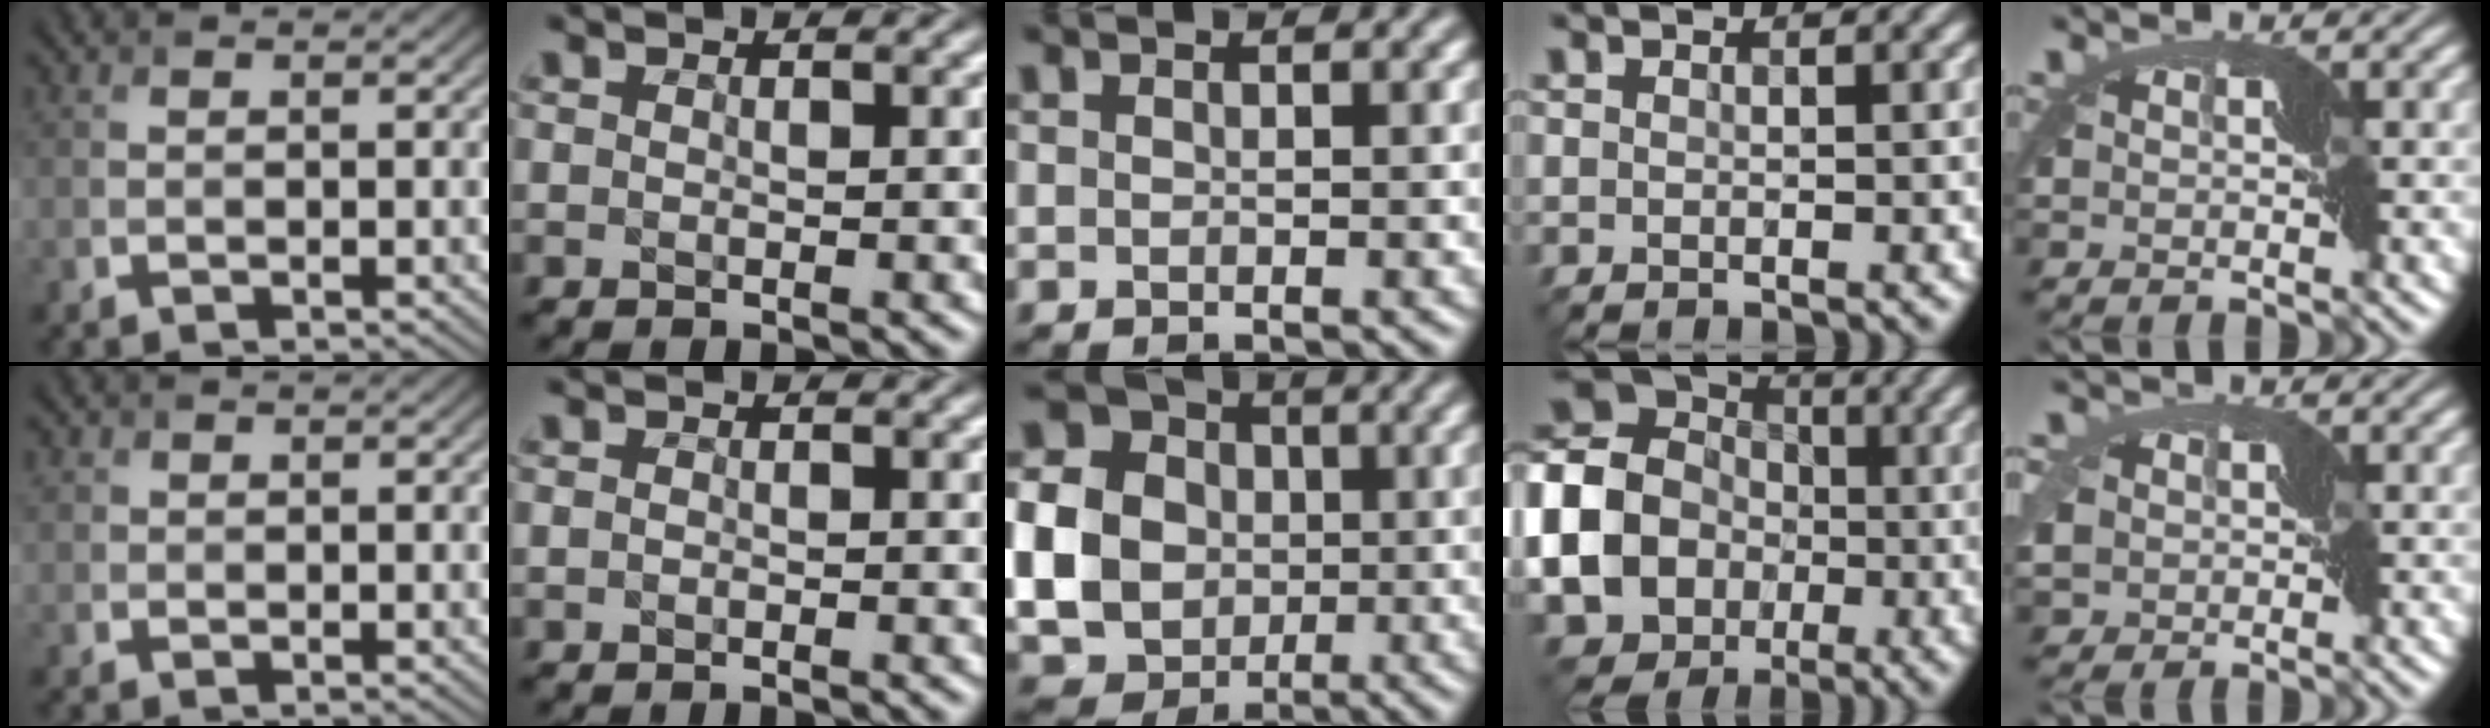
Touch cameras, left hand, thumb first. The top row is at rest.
{"thumb": {"total": 1.1, "force": [0.4, 1.0, 0.2], "torque": [-0.001, -0.003, 0.008]}, "index": {"total": 0.6, "force": [-0.5, 0.1, 0.3], "torque": [-0.003, 0.000, -0.009]}, "middle": {"total": 10.7, "force": [-0.6, 9.6, 4.8], "torque": [-0.124, -0.011, -0.026]}, "ring": {"total": 22.3, "force": [-3.8, 20.6, 7.7], "torque": [-0.208, -0.010, -0.120]}, "little": {"total": 7.3, "force": [-0.6, 5.9, 4.2], "torque": [-0.087, 0.000, -0.044]}}